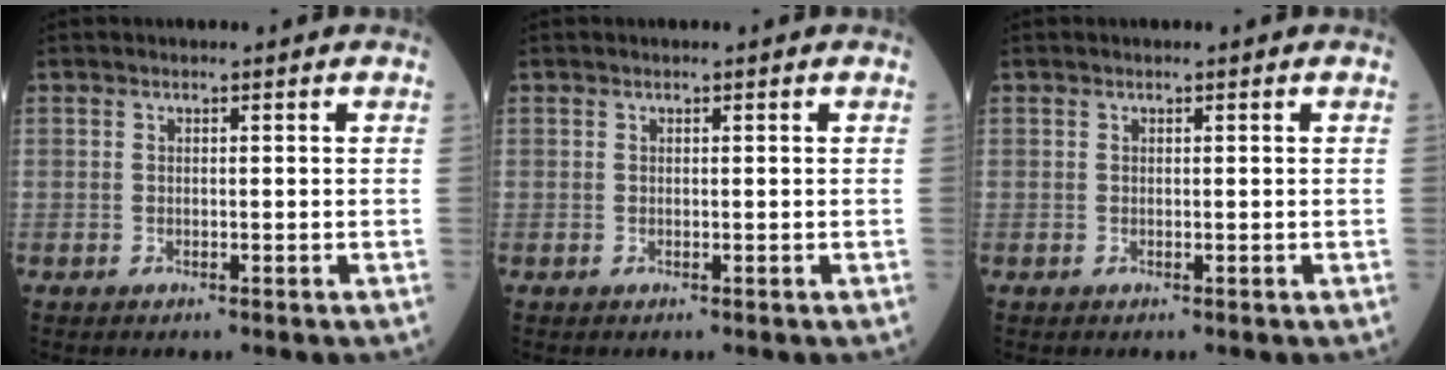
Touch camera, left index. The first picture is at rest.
{"total": 0.0}
{"total": 0.0}